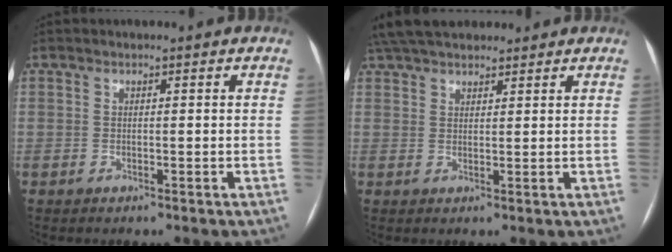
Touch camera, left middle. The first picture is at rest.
{"total": 10.3, "force": [8.8, 3.4, 4.2], "torque": [-0.067, 0.048, 0.148]}